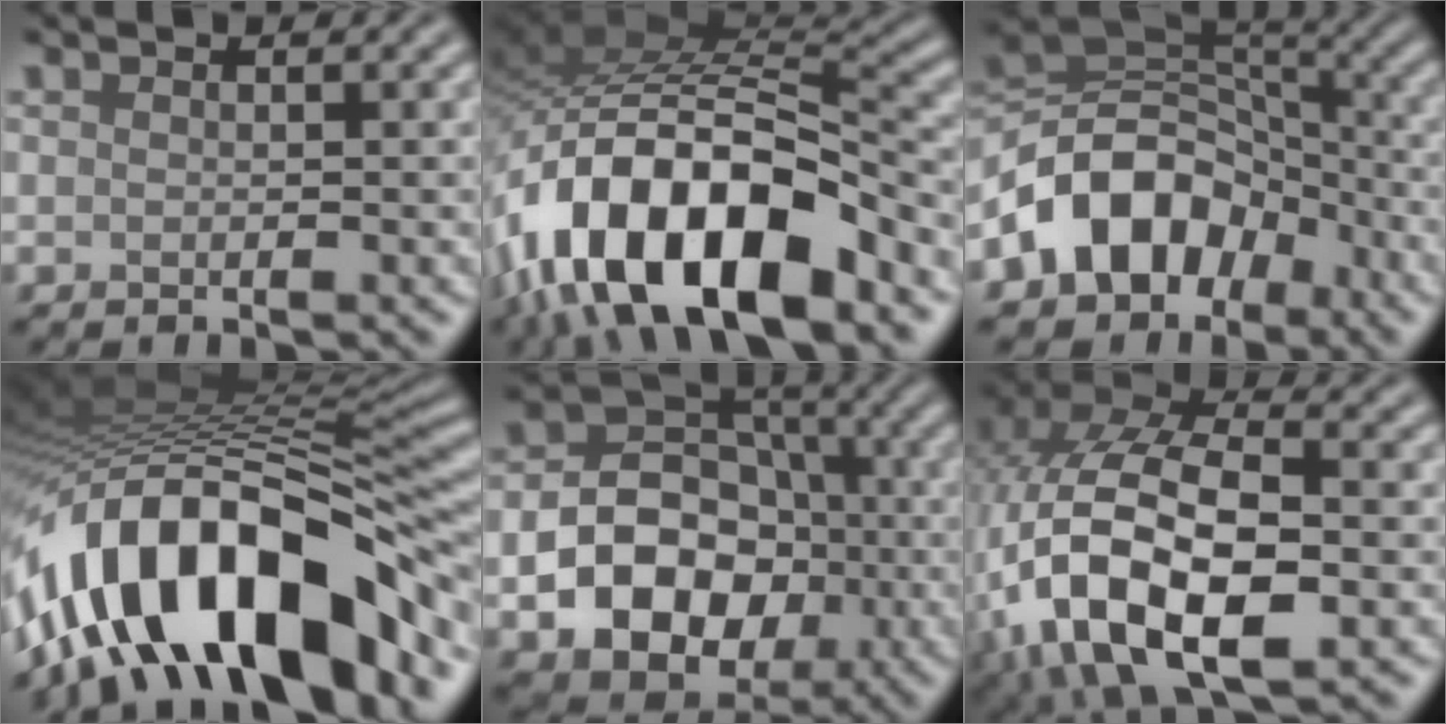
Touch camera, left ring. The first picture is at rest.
{"total": 14.8, "force": [-7.8, 6.9, 10.5], "torque": [-0.176, 0.004, -0.140]}
{"total": 9.8, "force": [-4.7, 7.1, 5.0], "torque": [-0.071, 0.013, -0.102]}
{"total": 16.2, "force": [-7.4, 7.4, 12.4], "torque": [-0.198, 0.029, -0.139]}
{"total": 10.4, "force": [-2.8, 7.8, 6.3], "torque": [-0.094, -0.010, -0.060]}
{"total": 13.7, "force": [-4.2, 7.4, 10.7], "torque": [-0.228, -0.010, -0.072]}